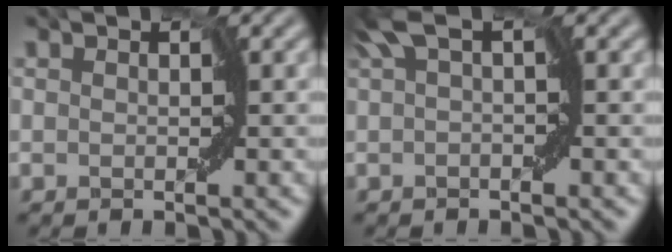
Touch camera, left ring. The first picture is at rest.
{"total": 2.7, "force": [1.1, 0.5, 2.5], "torque": [-0.051, 0.008, 0.010]}